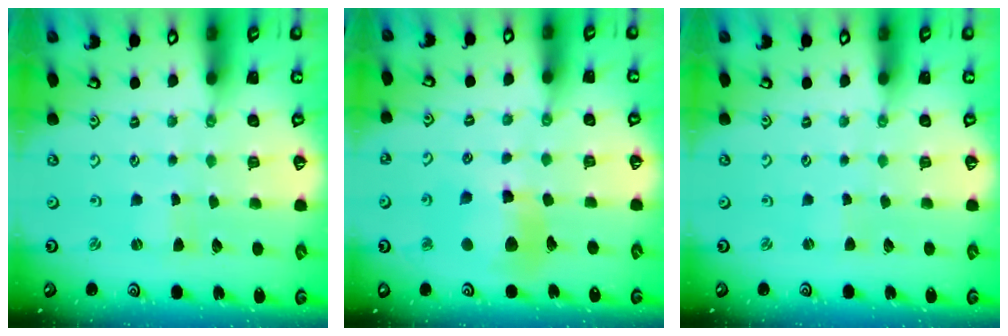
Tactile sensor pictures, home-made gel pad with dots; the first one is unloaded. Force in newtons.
{"total": 10.3, "press": 10.2, "slide": 1.3}
{"total": 0.0}